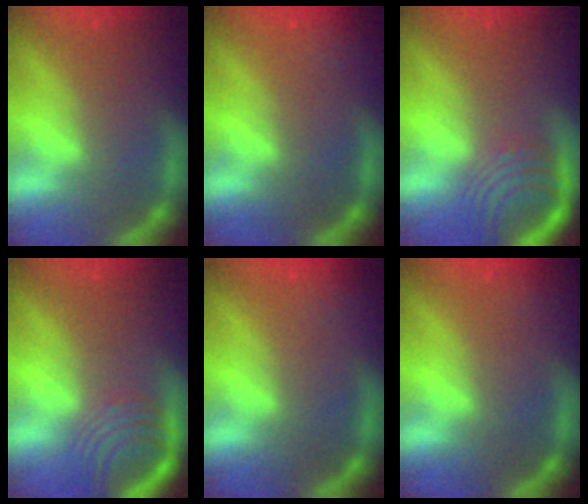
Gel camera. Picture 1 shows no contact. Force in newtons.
{"total": 1.9}
{"total": 7.1}
{"total": 6.1}
{"total": 2.4}
{"total": 0.9}